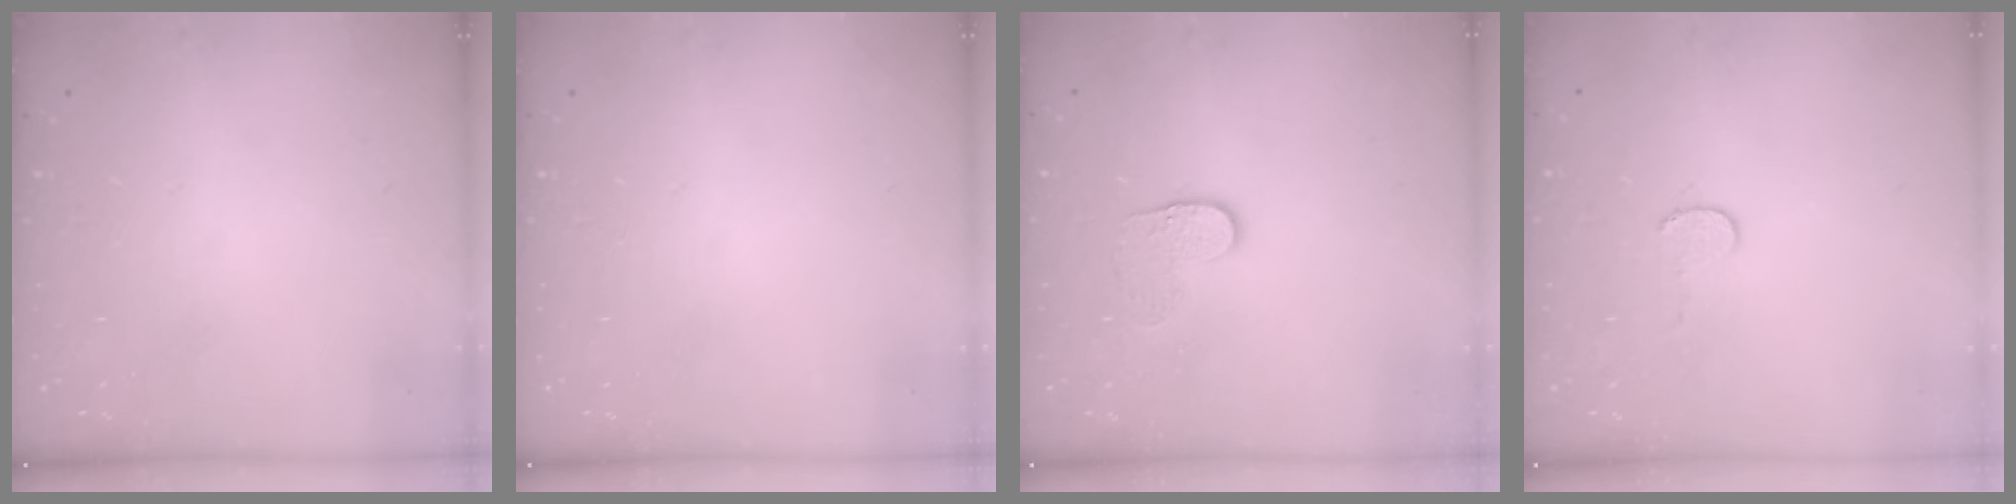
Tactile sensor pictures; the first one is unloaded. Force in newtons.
{"total": 0.0}
{"total": 4.0, "press": 4.0, "slide": 0.4}
{"total": 3.7, "press": 3.7, "slide": 0.4}